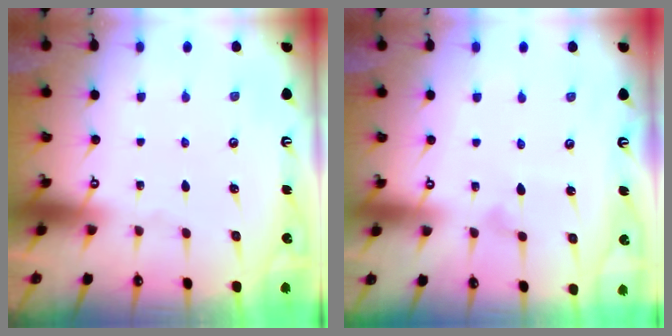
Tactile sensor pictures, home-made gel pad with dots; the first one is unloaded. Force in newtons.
{"total": 6.7, "press": 6.7, "slide": 0.5}